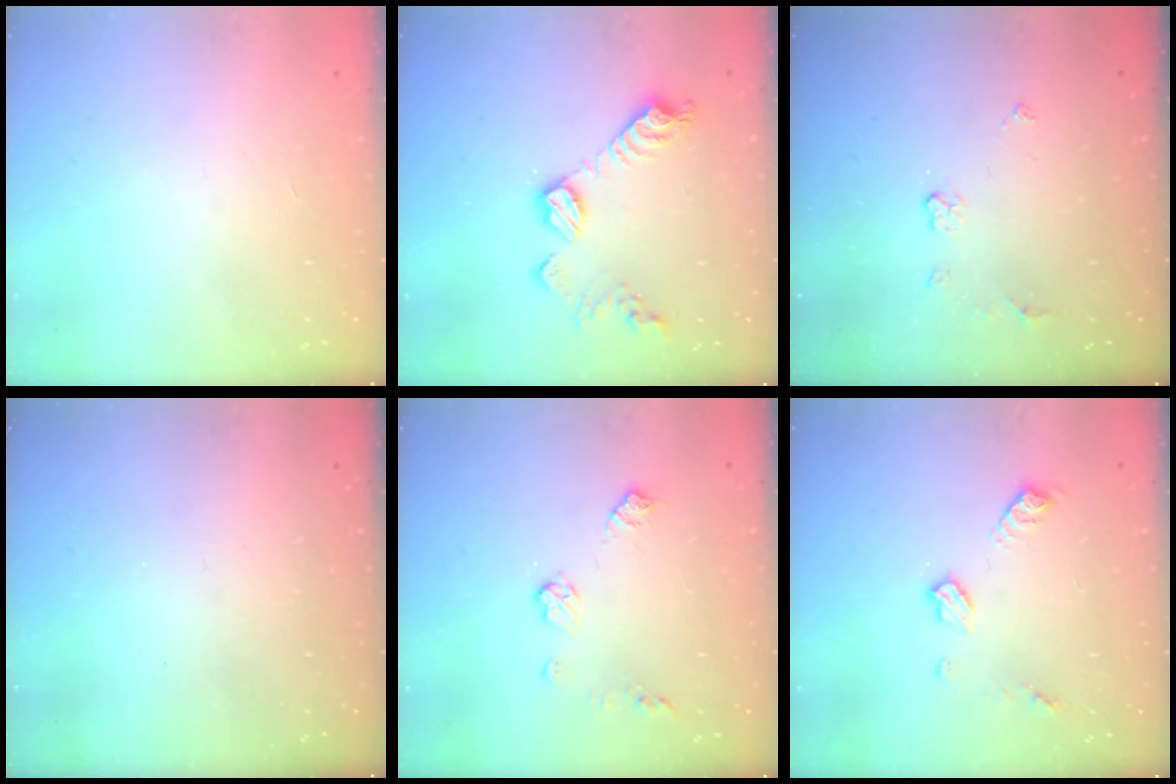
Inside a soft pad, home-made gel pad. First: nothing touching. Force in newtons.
{"total": 12.1, "press": 12.1, "slide": 0.5}
{"total": 3.7, "press": 3.7, "slide": 0.5}
{"total": 0.0}
{"total": 7.2, "press": 7.2, "slide": 0.2}
{"total": 8.6, "press": 8.6, "slide": 0.3}